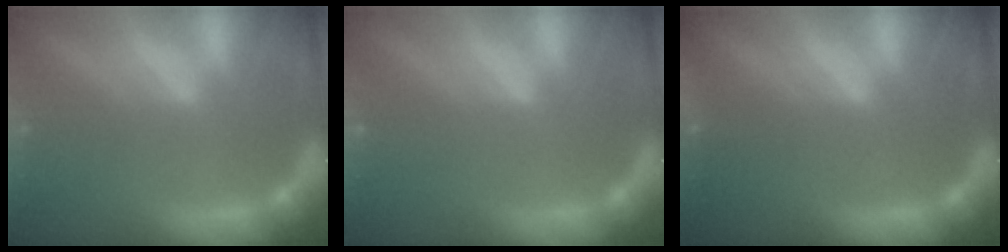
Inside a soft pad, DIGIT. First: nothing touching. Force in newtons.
{"total": 0.0}
{"total": 10.0}